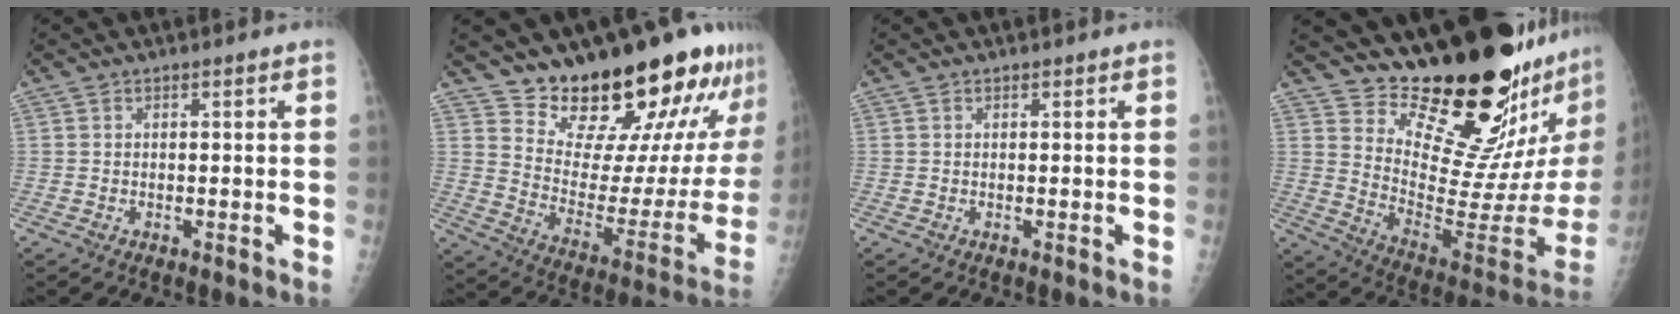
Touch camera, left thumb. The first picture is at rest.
{"total": 24.0, "force": [20.6, 7.7, 9.6], "torque": [-0.098, -0.151, 0.292]}
{"total": 0.0}
{"total": 25.6, "force": [20.6, 5.3, 14.2], "torque": [-0.177, -0.183, 0.301]}